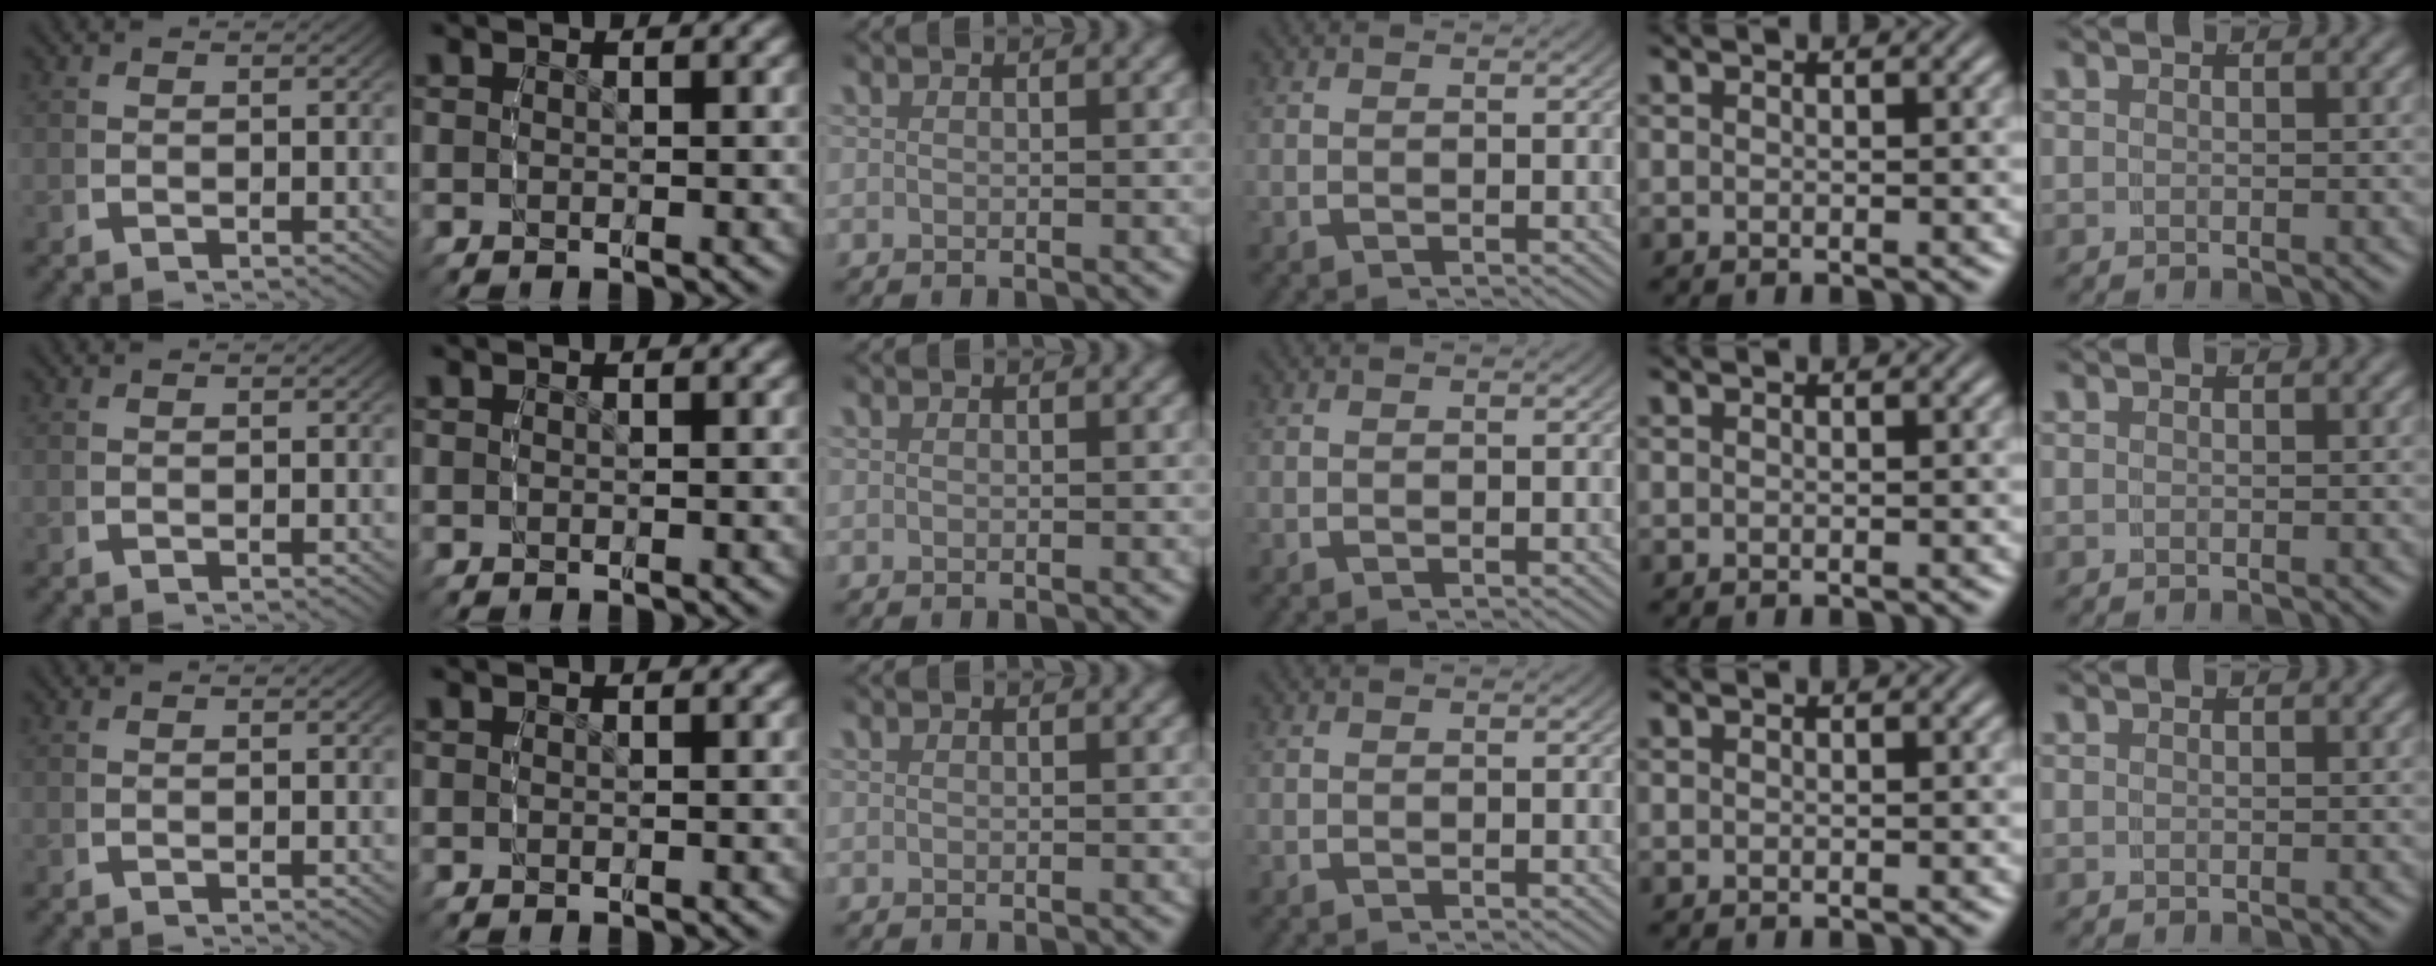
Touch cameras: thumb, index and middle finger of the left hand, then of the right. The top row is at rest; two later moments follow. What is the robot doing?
{"motion": "reach", "object": "paper towel"}